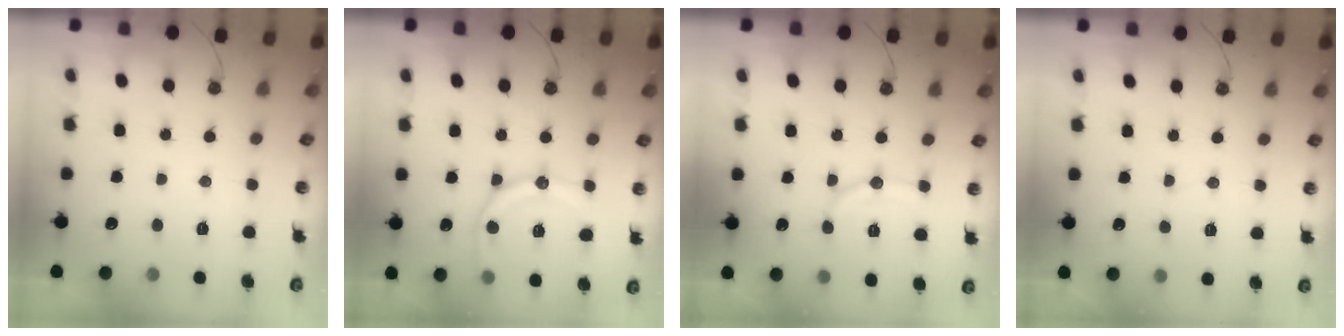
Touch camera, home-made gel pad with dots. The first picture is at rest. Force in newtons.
{"total": 13.5, "press": 13.4, "slide": 1.5}
{"total": 8.8, "press": 8.7, "slide": 0.7}
{"total": 2.9, "press": 2.9, "slide": 0.2}